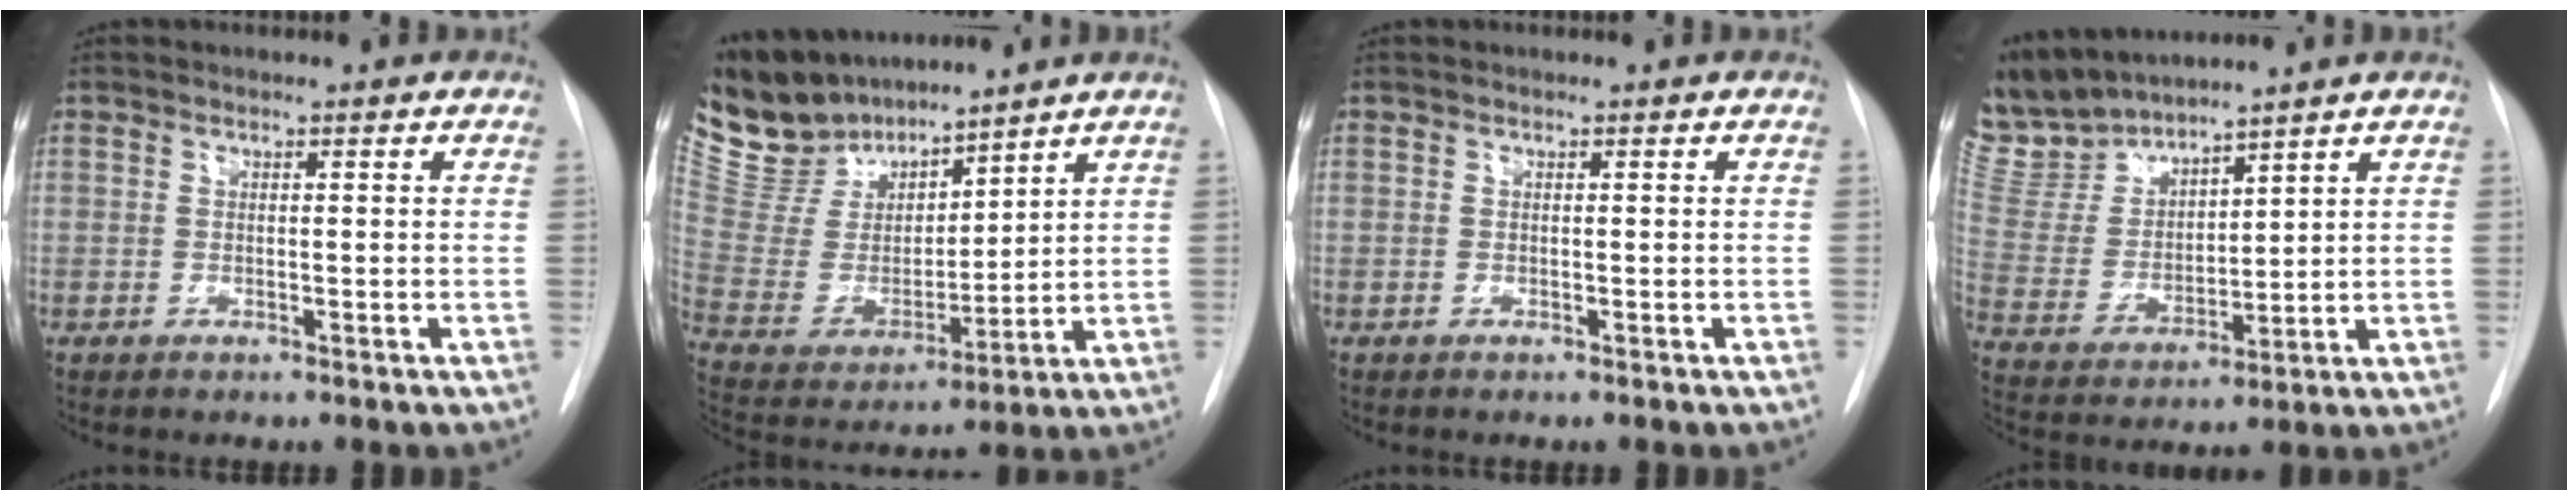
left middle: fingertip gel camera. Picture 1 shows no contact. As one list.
[{"total": 13.1, "force": [11.9, 4.7, 2.9], "torque": [-0.077, 0.010, 0.248]}, {"total": 0.0}, {"total": 11.1, "force": [10.6, 2.0, 2.6], "torque": [-0.073, 0.004, 0.230]}]